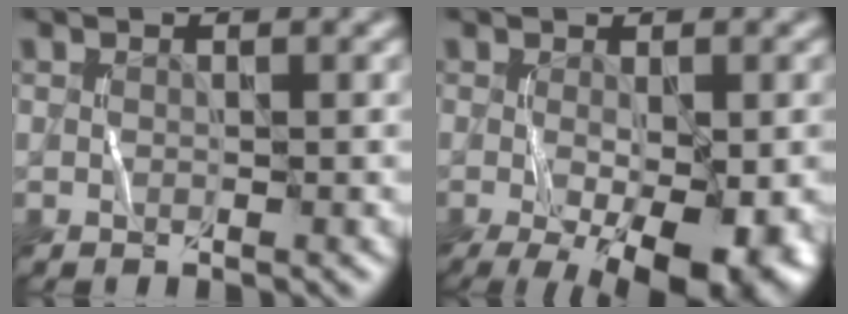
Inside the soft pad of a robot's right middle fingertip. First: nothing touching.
{"total": 10.3, "force": [-3.5, 3.8, 9.0], "torque": [-0.146, -0.031, -0.035]}